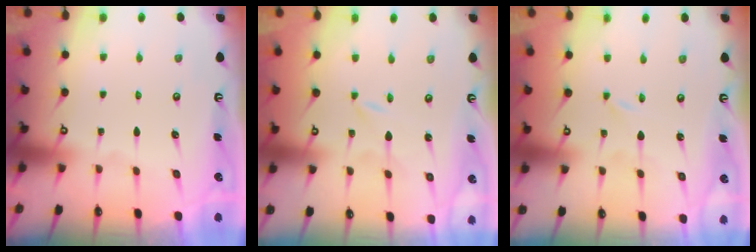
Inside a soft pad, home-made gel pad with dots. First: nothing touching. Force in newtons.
{"total": 0.0}
{"total": 0.0}